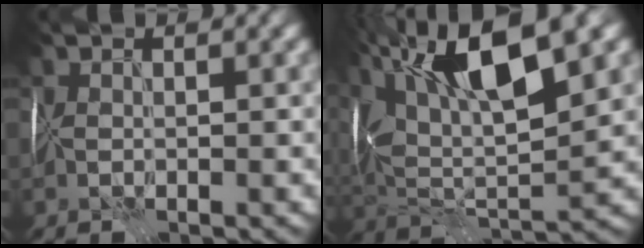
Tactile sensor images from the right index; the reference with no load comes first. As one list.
[{"total": 14.3, "force": [7.0, 4.9, 11.4], "torque": [-0.211, 0.017, 0.120]}]